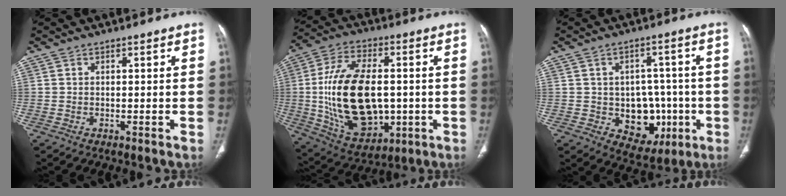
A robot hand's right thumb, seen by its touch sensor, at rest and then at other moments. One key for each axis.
{"total": 22.4, "fx": -0.5, "fy": 13.2, "fz": 18.1, "tx": -0.320, "ty": -0.002, "tz": 0.011}
{"total": 11.3, "fx": -2.2, "fy": 8.7, "fz": 6.9, "tx": -0.044, "ty": 0.019, "tz": -0.013}